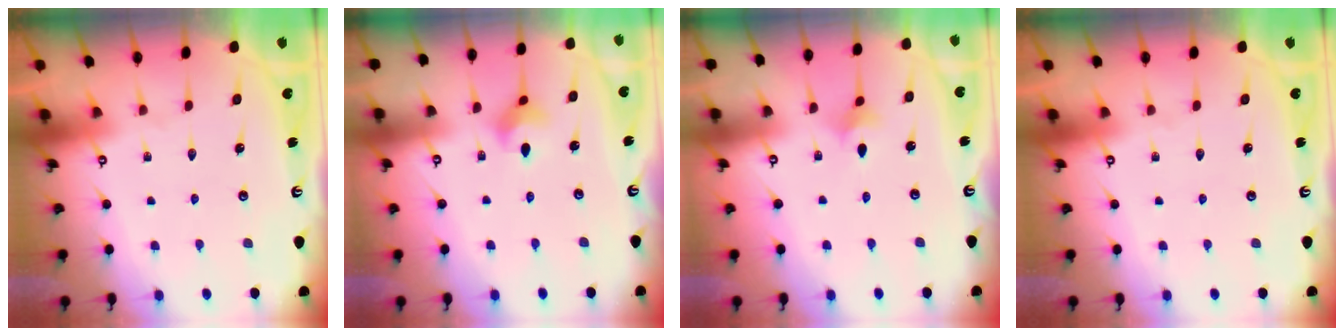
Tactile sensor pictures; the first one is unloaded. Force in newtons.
{"total": 4.6, "press": 4.5, "slide": 0.7}
{"total": 2.5, "press": 2.4, "slide": 0.6}
{"total": 0.0}